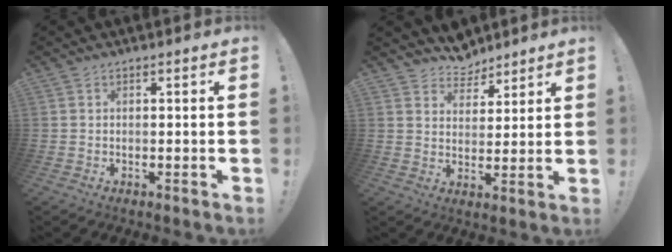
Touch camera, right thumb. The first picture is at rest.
{"total": 7.2, "force": [6.3, 3.5, 0.0], "torque": [-0.003, -0.054, 0.120]}